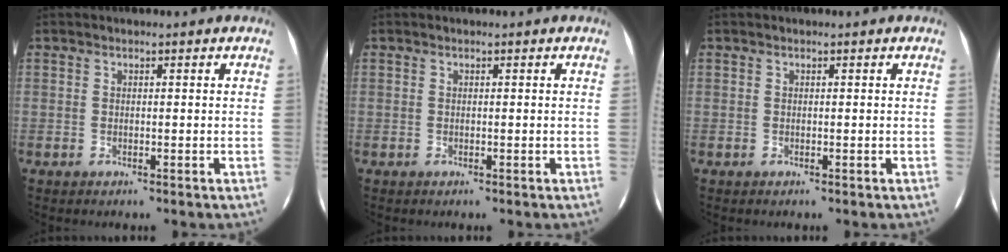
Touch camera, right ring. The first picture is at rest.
{"total": 0.0}
{"total": 0.0}